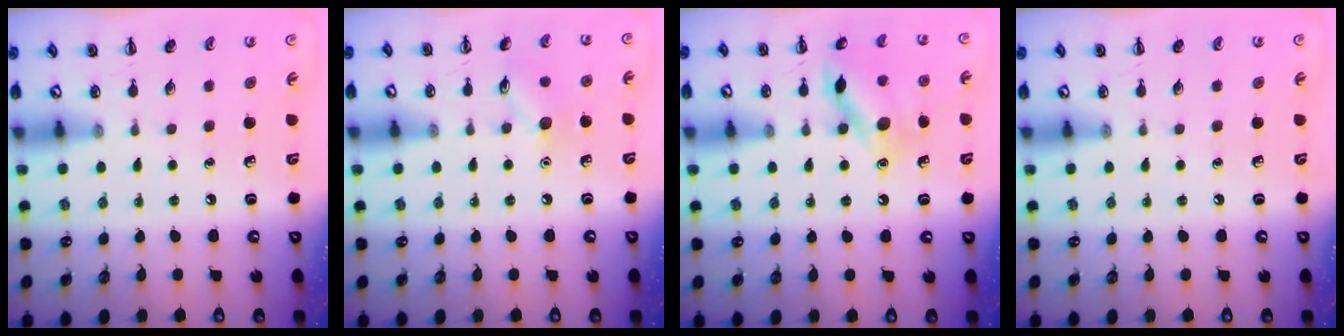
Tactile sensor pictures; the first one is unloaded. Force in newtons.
{"total": 7.4, "press": 7.3, "slide": 1.2}
{"total": 13.1, "press": 13.1, "slide": 0.9}
{"total": 0.0}